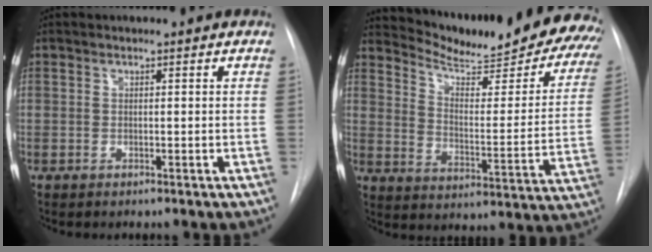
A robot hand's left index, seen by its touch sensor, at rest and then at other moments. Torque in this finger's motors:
{"motor_torque": [0.81, -1.33, 0.01, 0.03]}